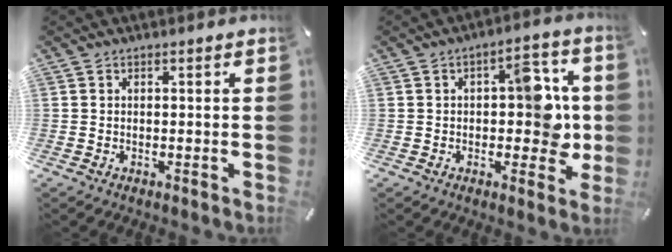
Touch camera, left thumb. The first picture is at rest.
{"total": 11.4, "force": [0.4, 6.5, 9.4], "torque": [-0.104, -0.003, 0.002]}